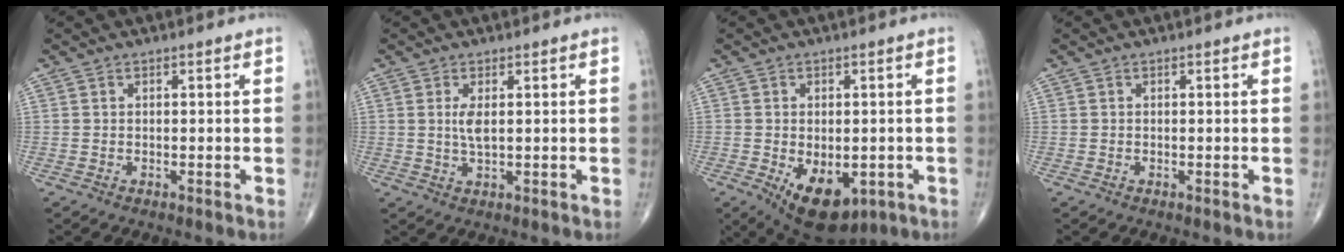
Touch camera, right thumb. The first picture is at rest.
{"total": 2.9, "force": [0.6, 1.0, 2.7], "torque": [-0.058, -0.005, 0.016]}
{"total": 11.7, "force": [-4.2, 6.7, 8.6], "torque": [-0.117, -0.006, -0.045]}
{"total": 0.0}